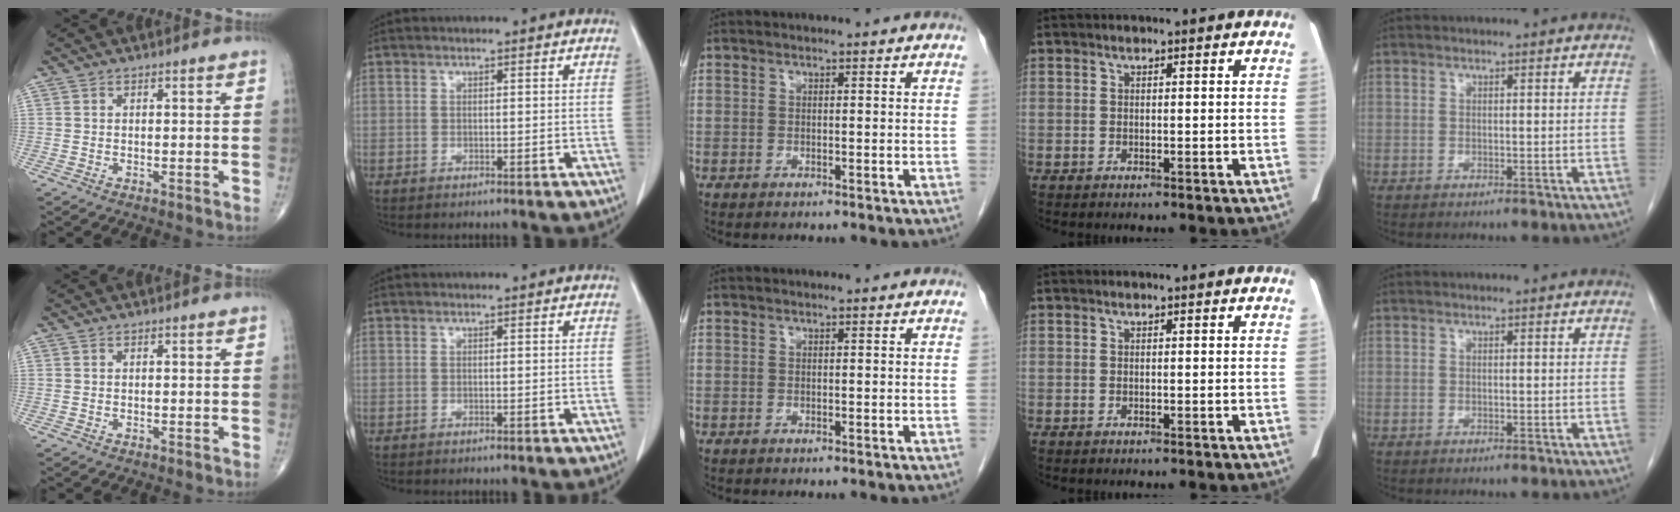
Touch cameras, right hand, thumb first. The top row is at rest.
{}